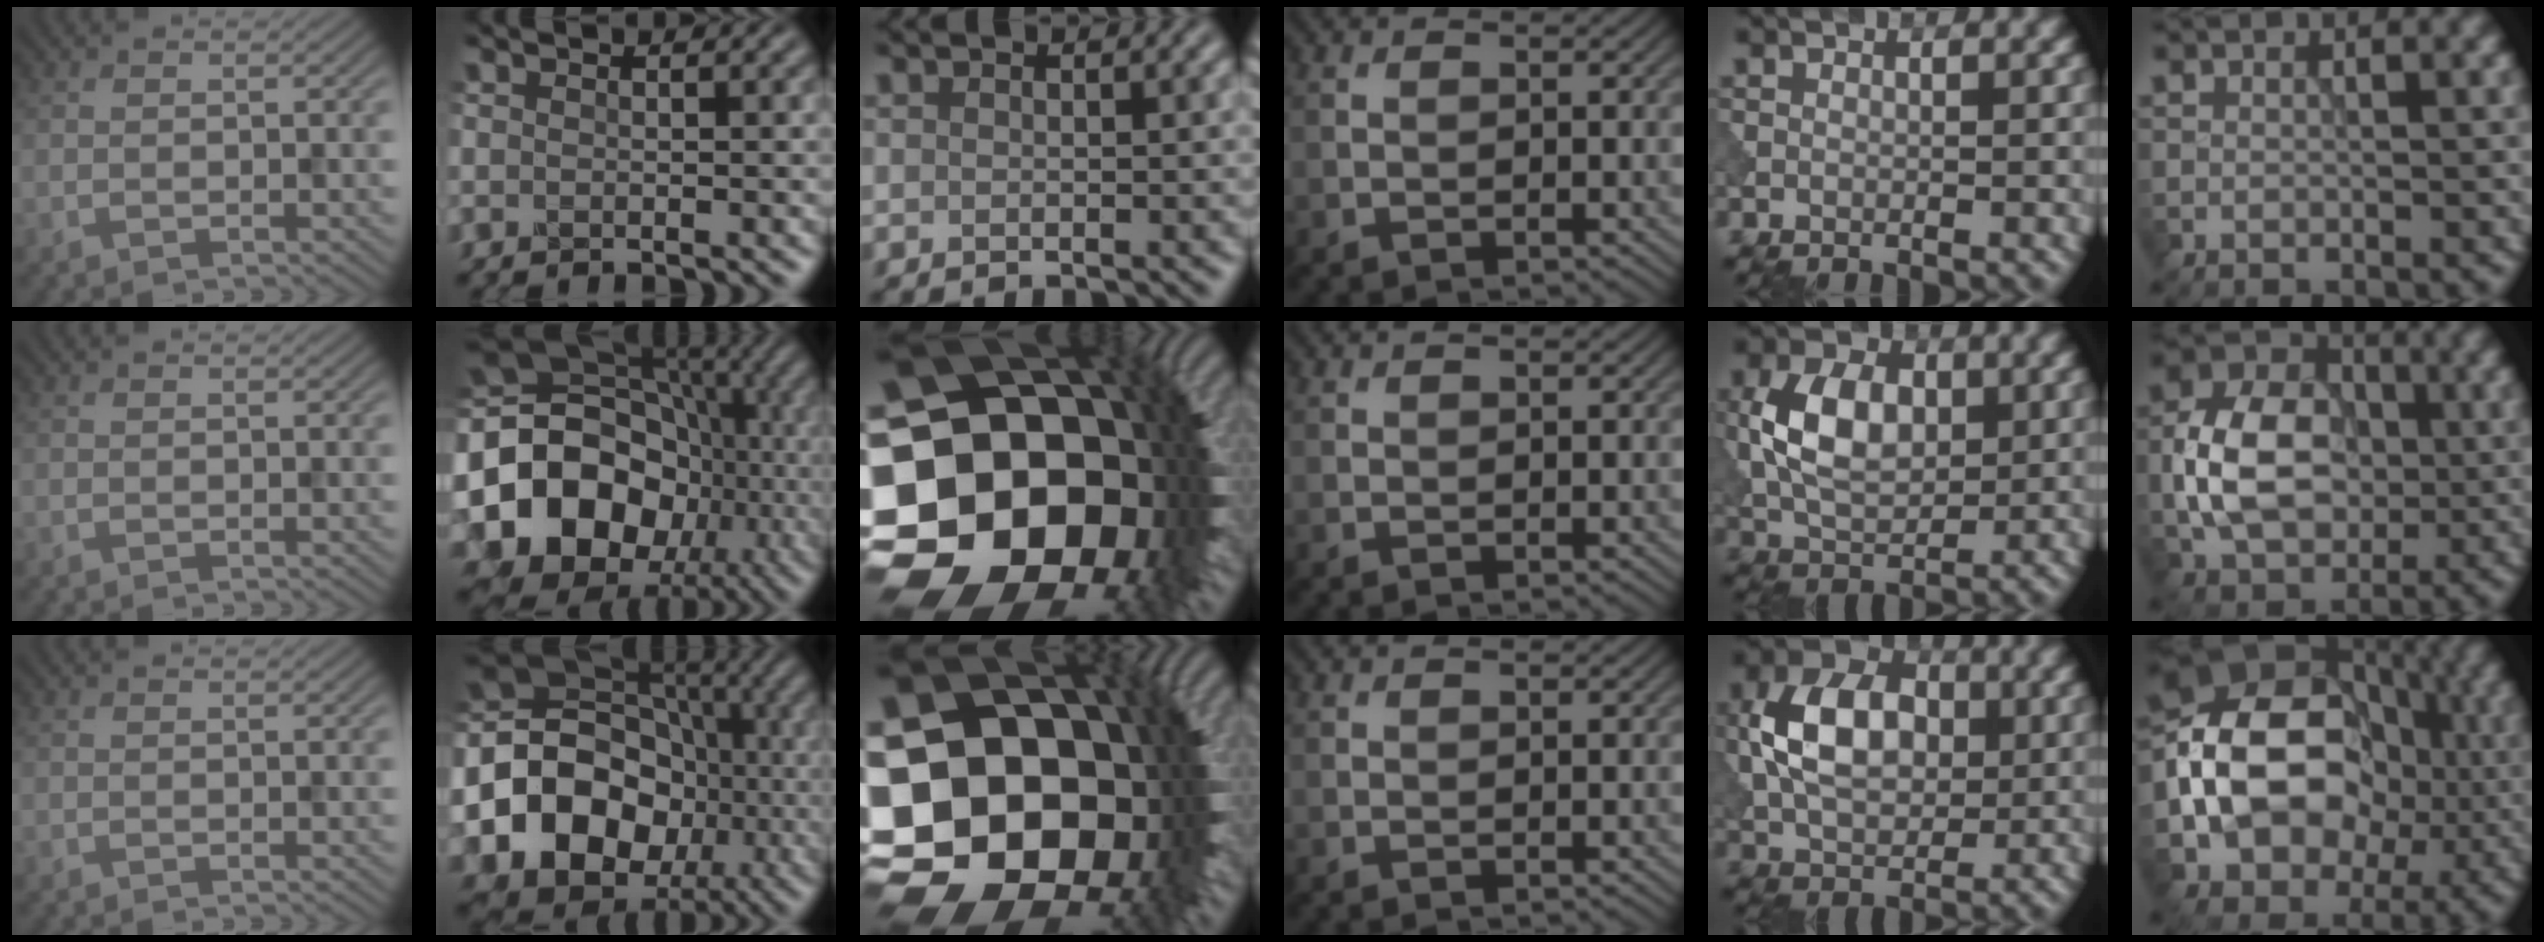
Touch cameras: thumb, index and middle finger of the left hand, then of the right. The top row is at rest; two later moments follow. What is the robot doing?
{"motion": "insert", "object": "peg toy"}